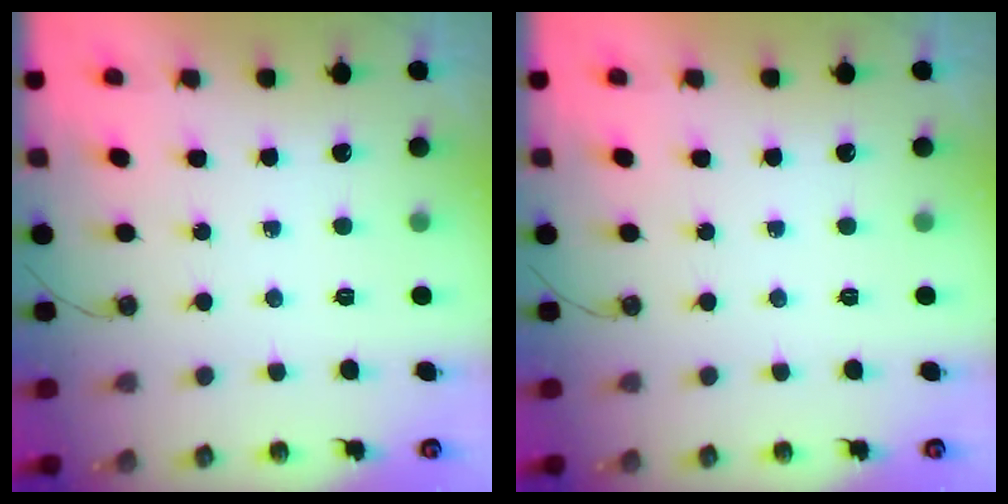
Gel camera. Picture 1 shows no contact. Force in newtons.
{"total": 0.0}